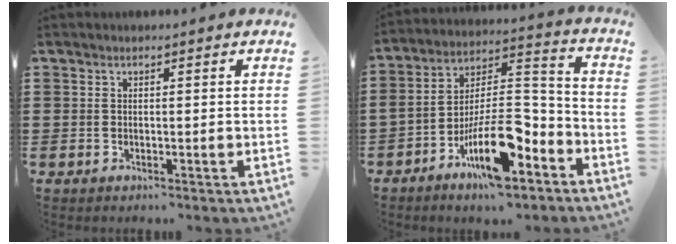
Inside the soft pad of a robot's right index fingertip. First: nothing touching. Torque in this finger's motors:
{"motor_torque": [2.14, 0.00, 1.05, 0.21]}